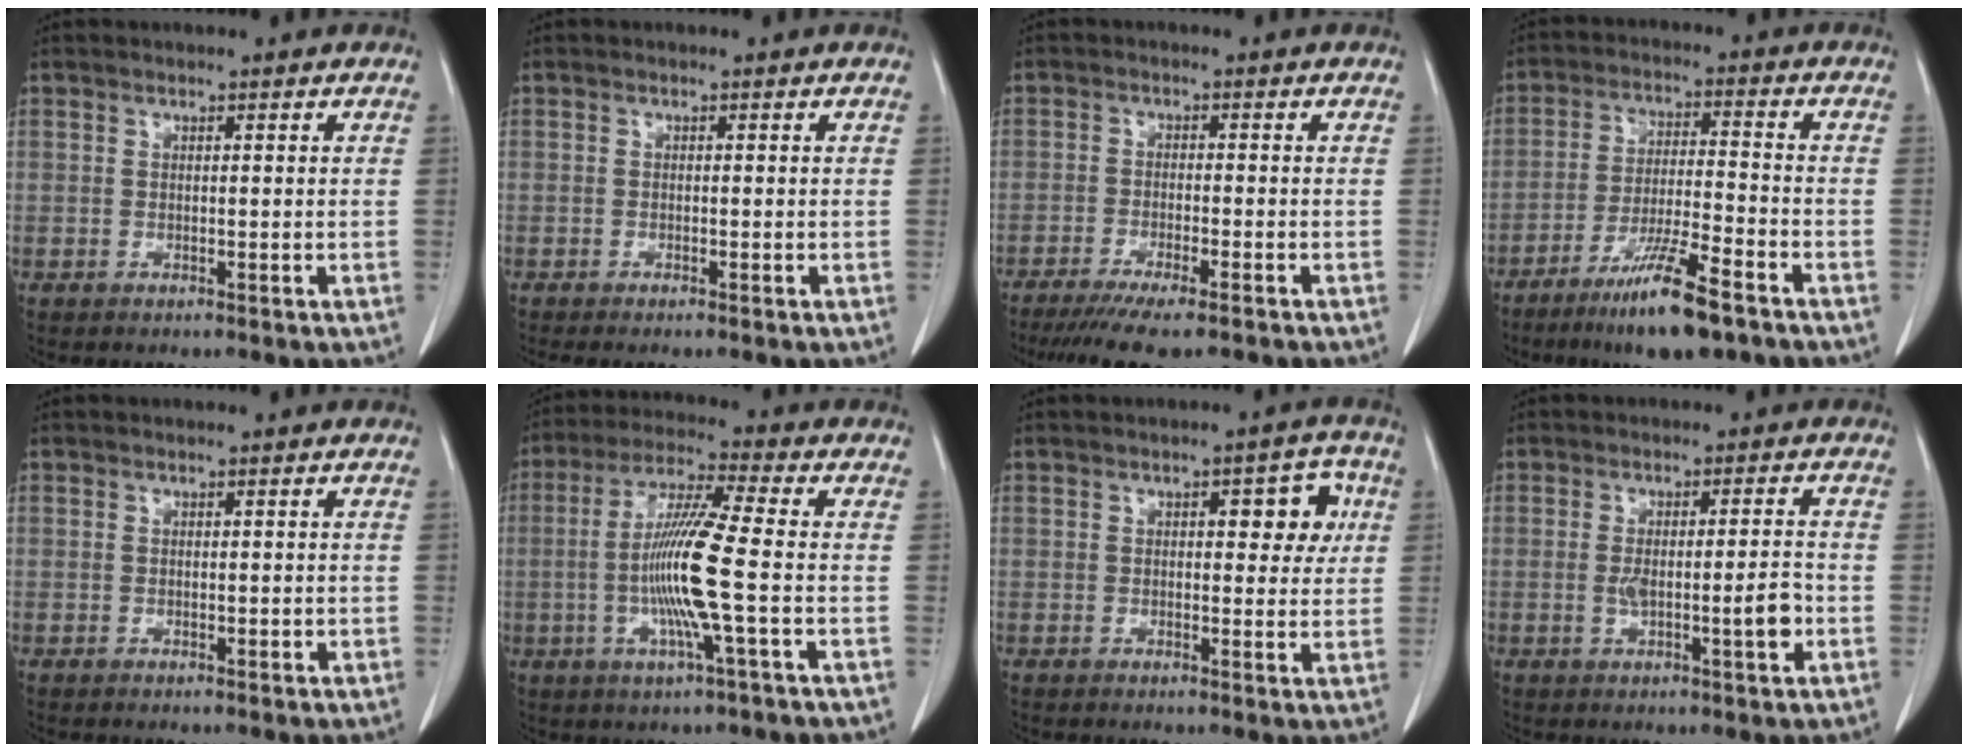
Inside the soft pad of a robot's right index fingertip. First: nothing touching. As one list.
[{"total": 1.3, "force": [-1.0, -0.1, 0.8], "torque": [-0.013, -0.002, -0.016]}, {"total": 9.8, "force": [-7.8, 0.8, 5.8], "torque": [-0.080, -0.020, -0.120]}, {"total": 11.4, "force": [-7.5, 0.9, 8.5], "torque": [-0.155, -0.026, -0.130]}, {"total": 0.6, "force": [0.0, 0.4, 0.5], "torque": [-0.006, 0.001, 0.002]}, {"total": 11.7, "force": [-1.7, -0.5, 11.6], "torque": [-0.226, -0.005, -0.040]}, {"total": 5.8, "force": [1.6, 2.4, 5.0], "torque": [-0.052, 0.016, 0.019]}, {"total": 5.8, "force": [-1.2, 0.9, 5.6], "torque": [-0.093, 0.002, -0.015]}]